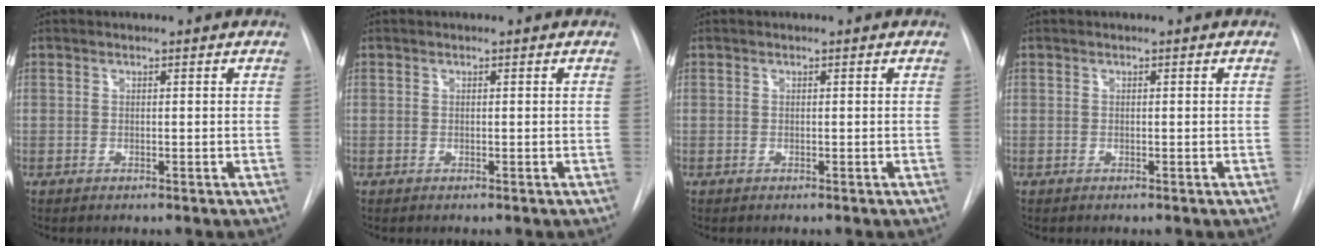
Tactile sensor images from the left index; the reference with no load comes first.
{"total": 0.0}
{"total": 0.0}
{"total": 0.0}